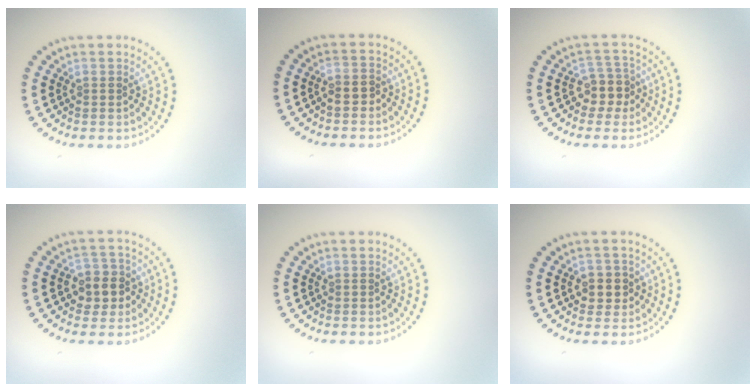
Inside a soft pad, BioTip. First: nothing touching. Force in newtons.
{"total": 1.1, "press": 1.0, "slide": 0.5}
{"total": 2.7, "press": 2.1, "slide": 1.6}
{"total": 2.8, "press": 2.6, "slide": 1.0}
{"total": 0.0}
{"total": 2.1, "press": 1.9, "slide": 0.9}